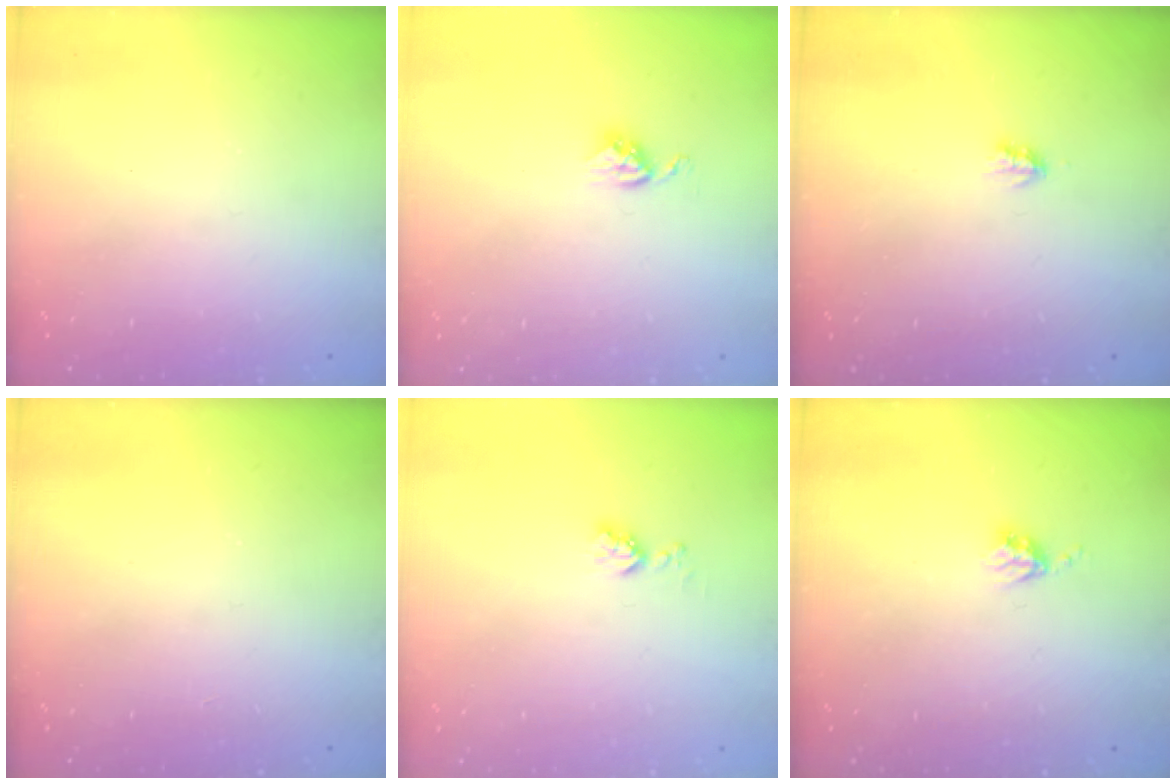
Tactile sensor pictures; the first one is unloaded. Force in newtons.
{"total": 3.6, "press": 3.6, "slide": 0.4}
{"total": 1.7, "press": 1.7, "slide": 0.3}
{"total": 1.7, "press": 1.7, "slide": 0.2}
{"total": 3.7, "press": 3.7, "slide": 0.6}
{"total": 3.8, "press": 3.8, "slide": 0.5}